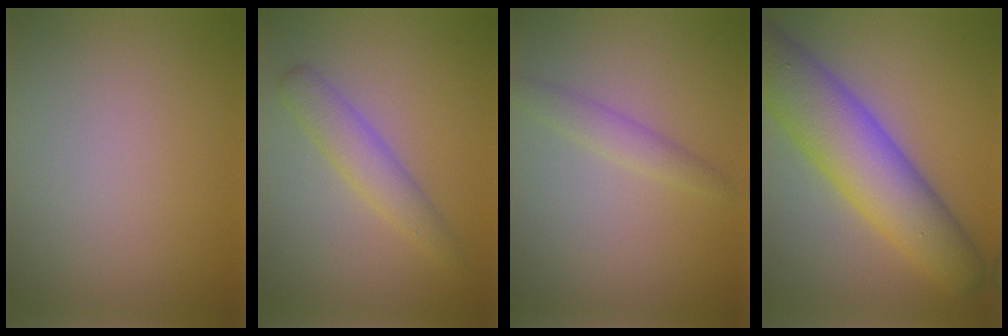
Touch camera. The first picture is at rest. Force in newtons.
{"total": 2.8, "press": 2.7, "slide": 0.1}
{"total": 1.7, "press": 1.7, "slide": 0.1}
{"total": 9.1, "press": 9.1, "slide": 0.4}